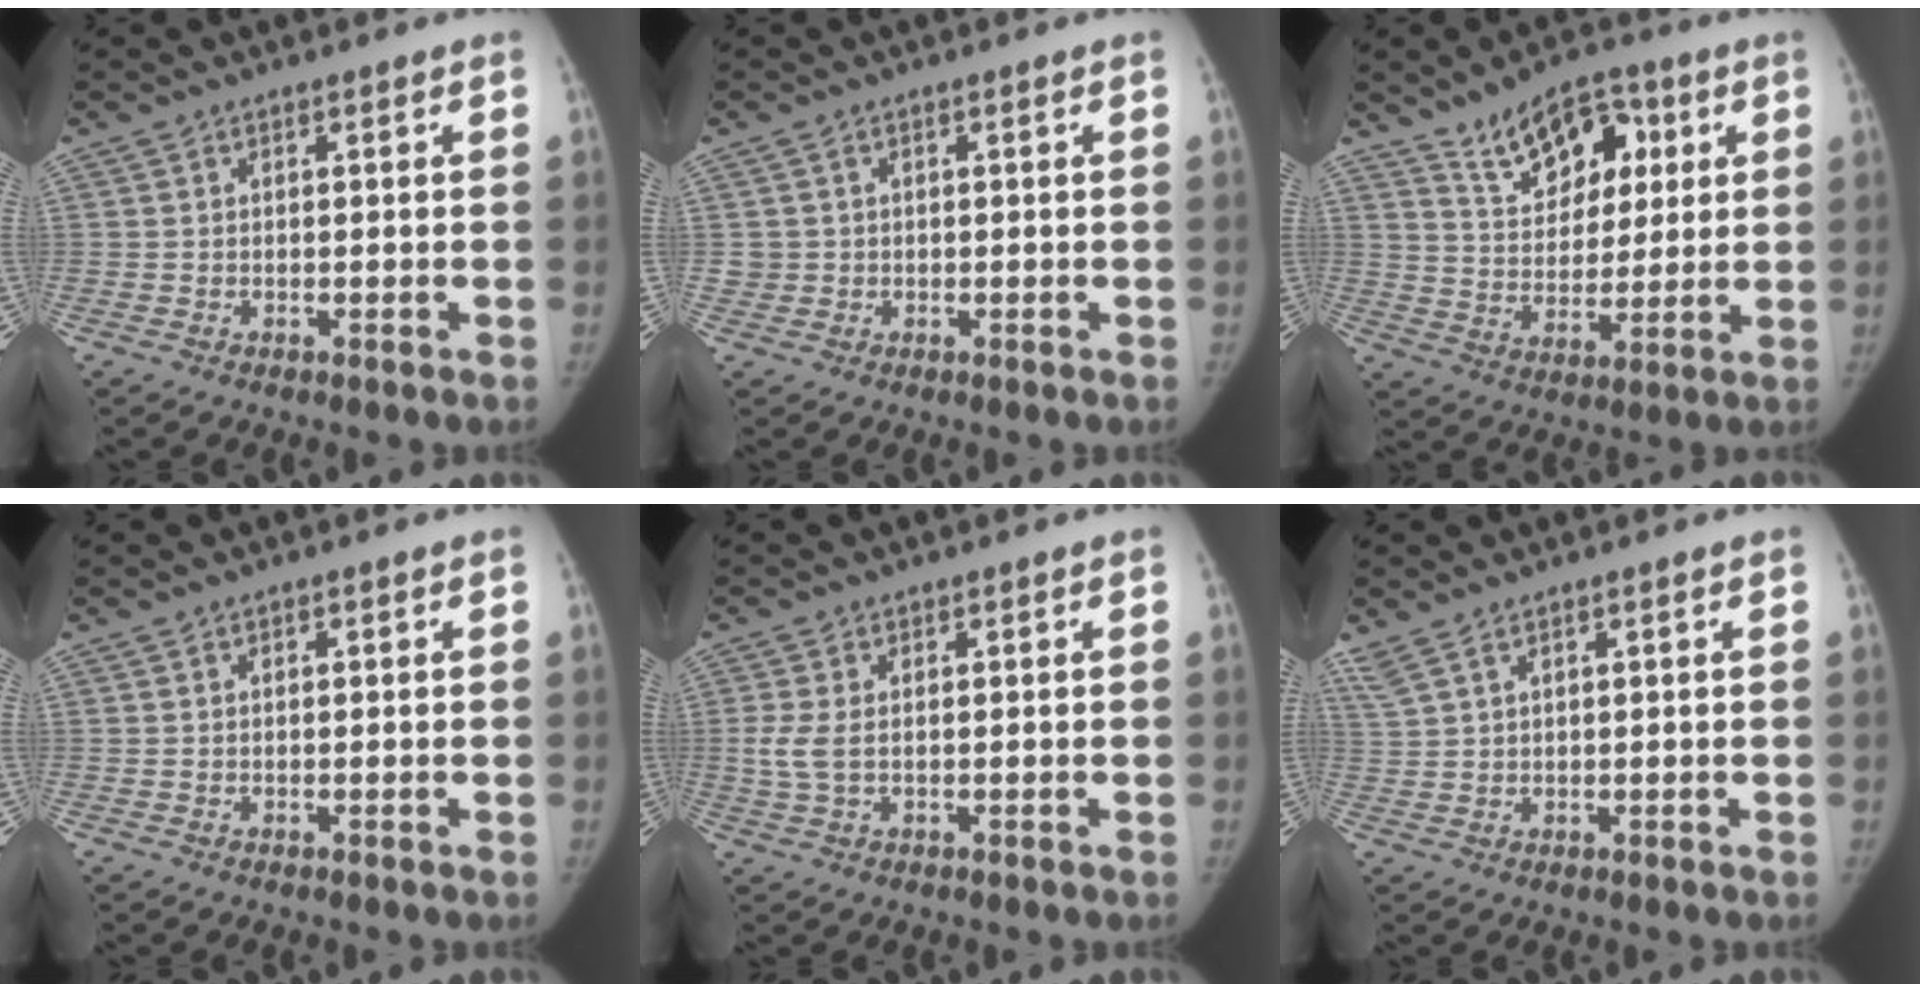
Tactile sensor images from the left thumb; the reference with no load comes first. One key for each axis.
{"total": 1.3, "fx": 0.0, "fy": 1.3, "fz": -0.2, "tx": 0.018, "ty": -0.001, "tz": -0.001}
{"total": 12.7, "fx": 6.4, "fy": 7.8, "fz": 7.8, "tx": -0.077, "ty": -0.028, "tz": 0.109}
{"total": 0.0}
{"total": 3.1, "fx": 0.1, "fy": 1.8, "fz": 2.5, "tx": -0.068, "ty": -0.005, "tz": 0.006}
{"total": 4.5, "fx": 3.3, "fy": 1.4, "fz": 2.7, "tx": -0.075, "ty": 0.011, "tz": 0.078}